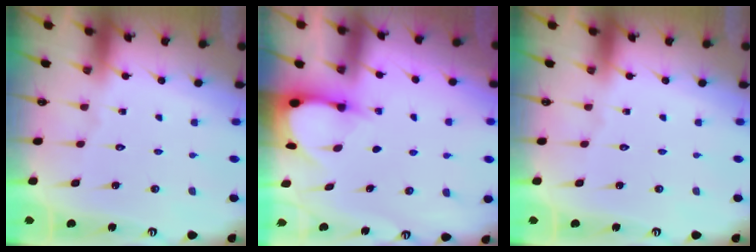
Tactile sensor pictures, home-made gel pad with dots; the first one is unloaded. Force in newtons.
{"total": 3.2, "press": 3.2, "slide": 0.4}
{"total": 0.0}